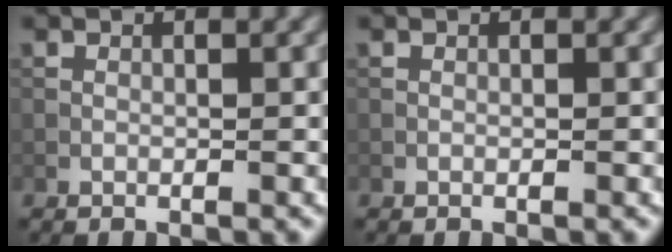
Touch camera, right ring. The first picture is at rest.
{"total": 0.0}